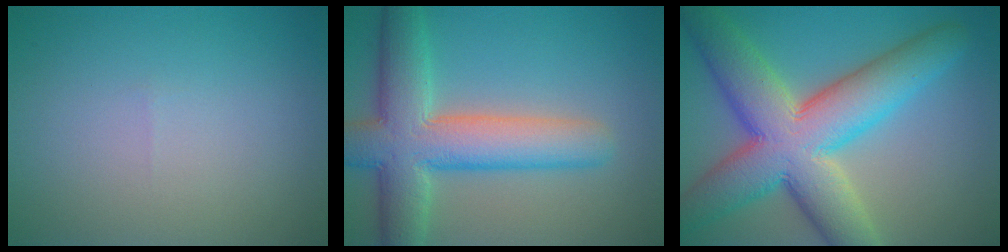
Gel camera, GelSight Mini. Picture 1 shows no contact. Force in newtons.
{"total": 8.9, "press": 8.9, "slide": 0.5}
{"total": 12.2, "press": 12.1, "slide": 0.9}